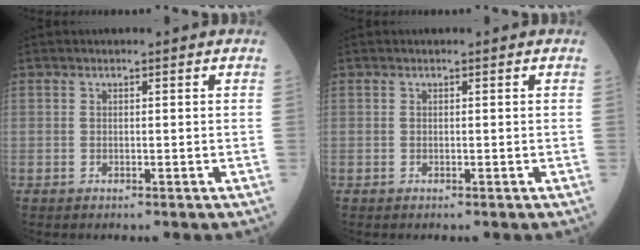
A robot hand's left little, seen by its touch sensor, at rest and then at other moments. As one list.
[{"total": 0.0}]